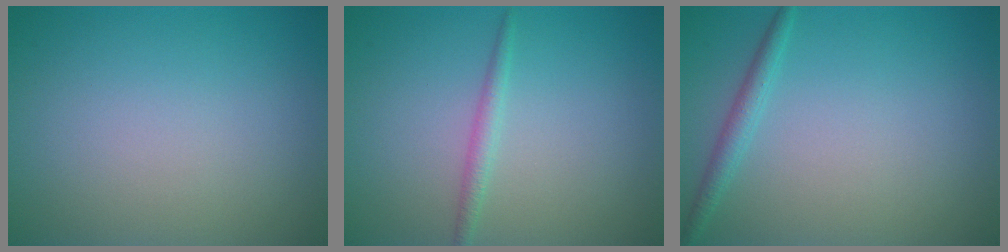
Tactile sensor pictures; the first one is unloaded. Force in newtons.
{"total": 1.3, "press": 1.3, "slide": 0.1}
{"total": 1.6, "press": 1.6, "slide": 0.1}